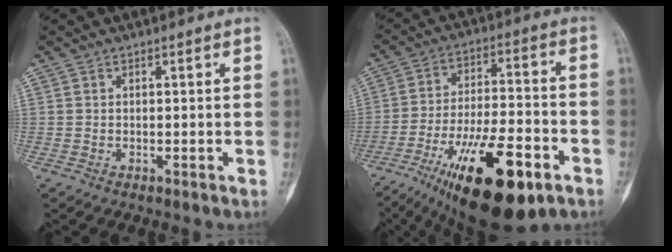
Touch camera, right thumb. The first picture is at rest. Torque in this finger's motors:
{"motor_torque": [1.10, 0.37, 2.06, -0.72, 0.54]}